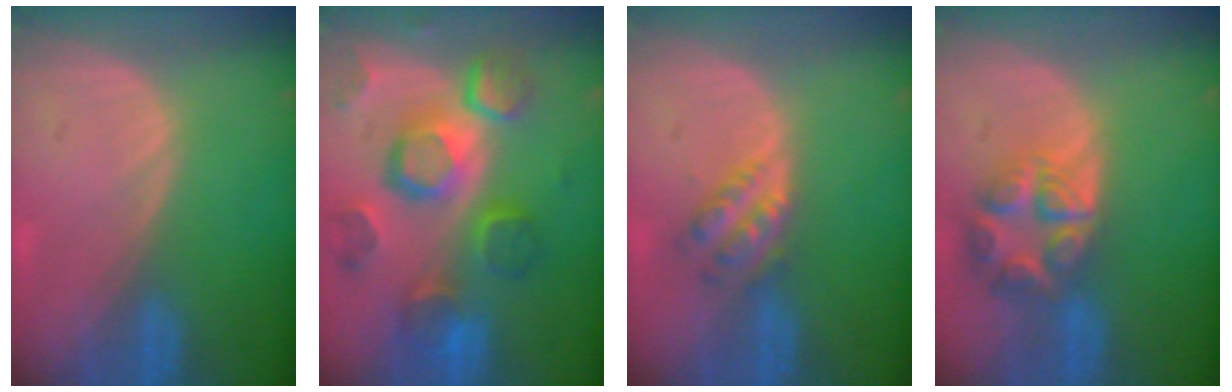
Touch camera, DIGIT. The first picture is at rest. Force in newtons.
{"total": 12.3, "press": 10.7, "slide": 6.1}
{"total": 4.6, "press": 4.1, "slide": 2.2}
{"total": 7.9, "press": 6.9, "slide": 3.8}